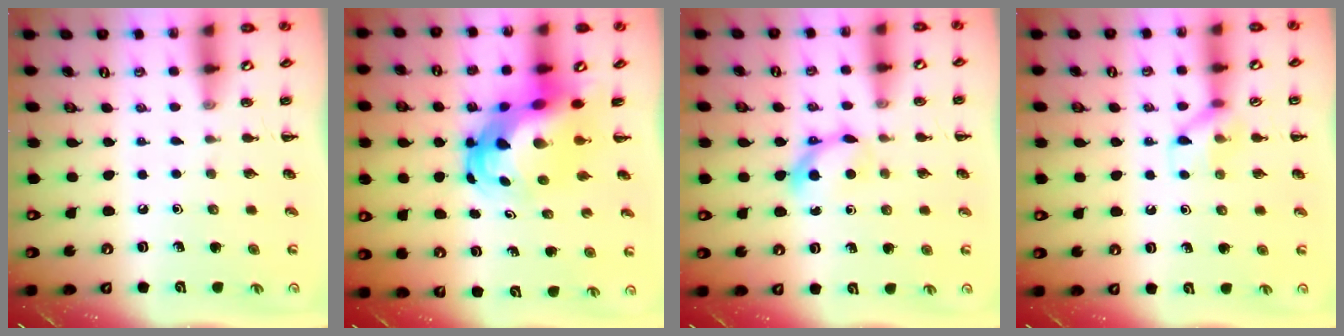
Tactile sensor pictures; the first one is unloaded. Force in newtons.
{"total": 8.7, "press": 8.4, "slide": 2.5}
{"total": 5.8, "press": 5.6, "slide": 1.6}
{"total": 7.9, "press": 7.9, "slide": 0.6}